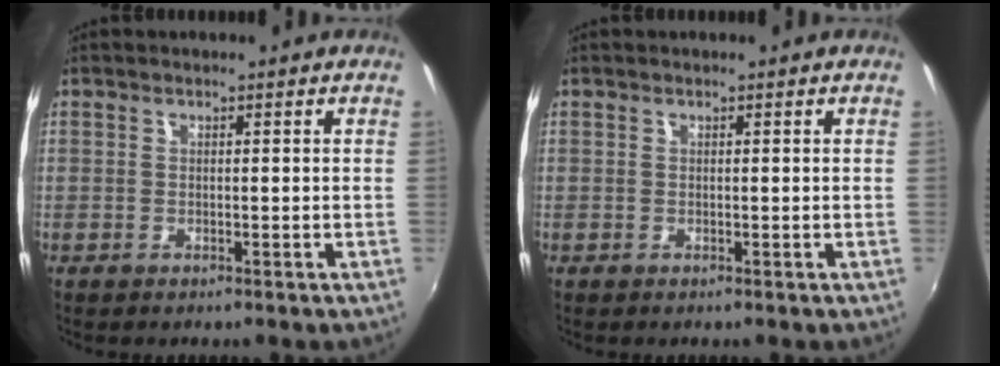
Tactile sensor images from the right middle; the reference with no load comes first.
{"total": 0.0}